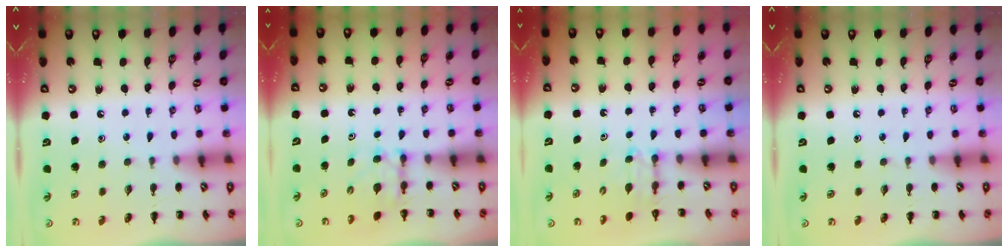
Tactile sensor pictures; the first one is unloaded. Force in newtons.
{"total": 3.5, "press": 3.3, "slide": 1.1}
{"total": 2.6, "press": 2.4, "slide": 1.0}
{"total": 0.0}